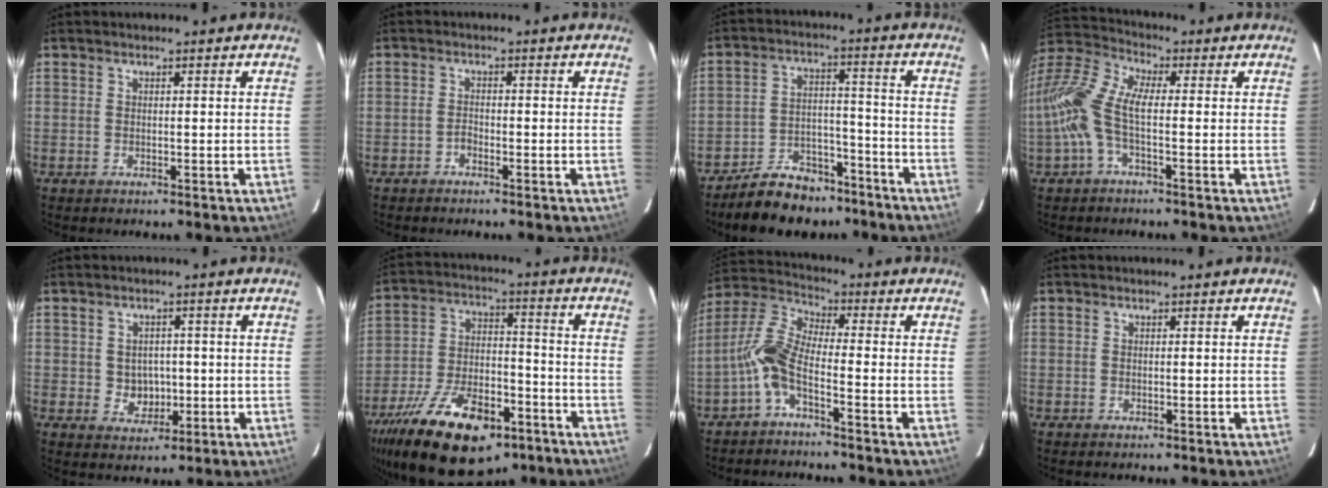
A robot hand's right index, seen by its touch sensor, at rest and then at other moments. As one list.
[{"total": 1.8, "force": [-1.4, 0.8, 0.7], "torque": [-0.014, 0.004, -0.026]}, {"total": 12.4, "force": [-10.2, 5.9, 3.8], "torque": [-0.090, 0.026, -0.148]}, {"total": 11.8, "force": [-1.8, 4.3, 10.8], "torque": [-0.234, 0.011, -0.045]}, {"total": 4.5, "force": [-0.3, 4.1, 1.9], "torque": [-0.037, 0.007, 0.007]}, {"total": 23.6, "force": [-14.8, 10.8, 14.8], "torque": [-0.290, -0.021, -0.230]}, {"total": 7.3, "force": [-3.2, 1.9, 6.3], "torque": [-0.151, 0.015, -0.069]}, {"total": 0.0}]